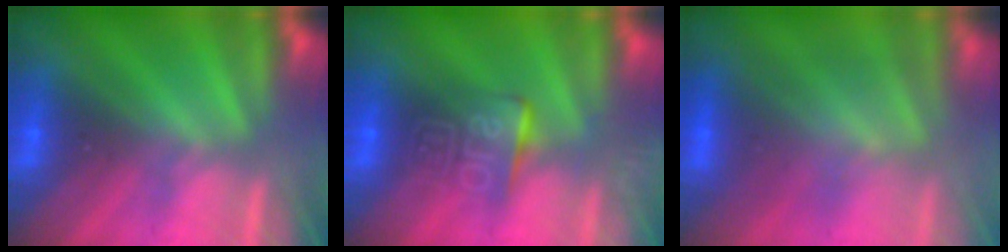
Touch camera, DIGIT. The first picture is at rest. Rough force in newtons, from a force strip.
{"total": 10.8}
{"total": 3.5}